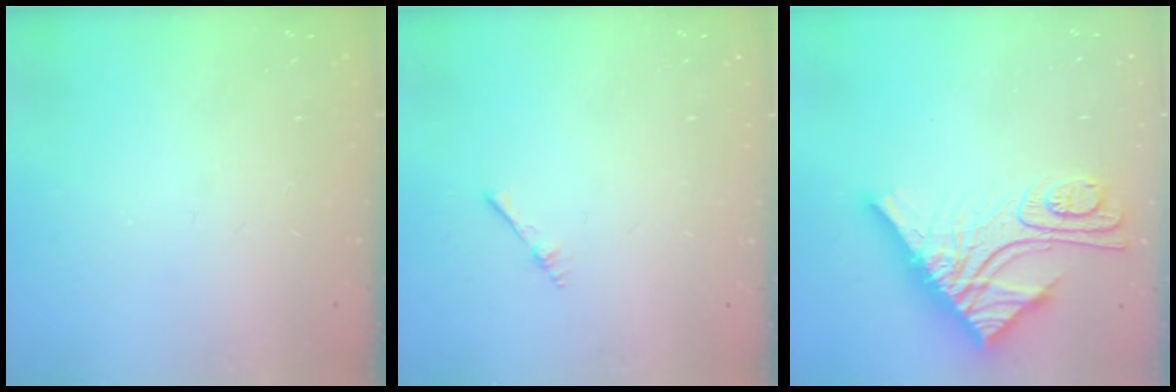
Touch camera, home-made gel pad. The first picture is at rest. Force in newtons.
{"total": 2.2, "press": 2.1, "slide": 0.3}
{"total": 14.7, "press": 14.6, "slide": 1.2}